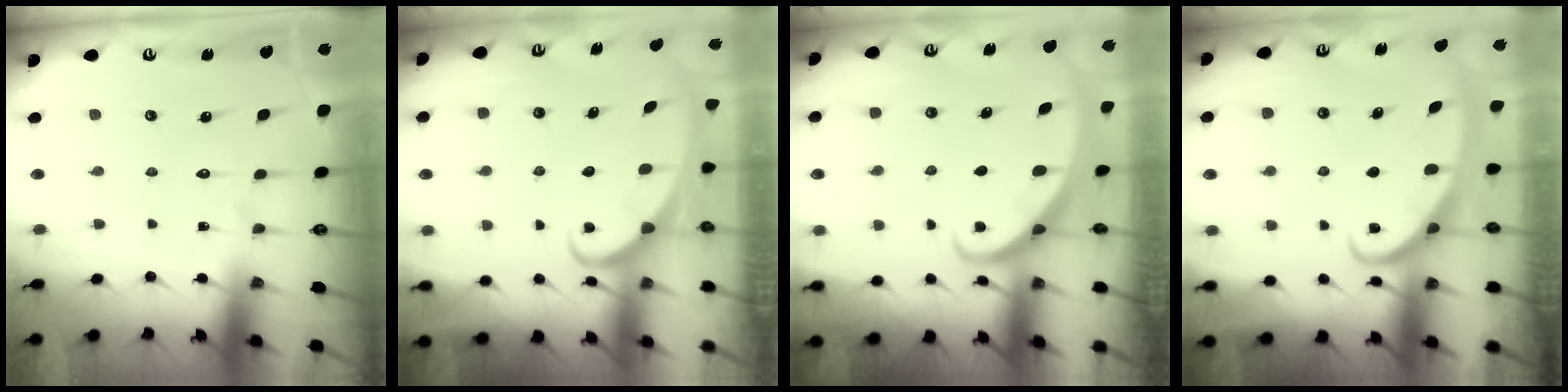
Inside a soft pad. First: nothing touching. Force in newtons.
{"total": 2.4, "press": 2.3, "slide": 0.3}
{"total": 2.7, "press": 2.7, "slide": 0.1}
{"total": 2.7, "press": 2.6, "slide": 0.4}